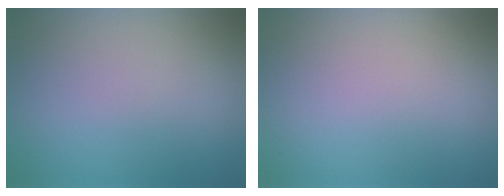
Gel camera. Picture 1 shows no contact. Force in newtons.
{"total": 0.0}